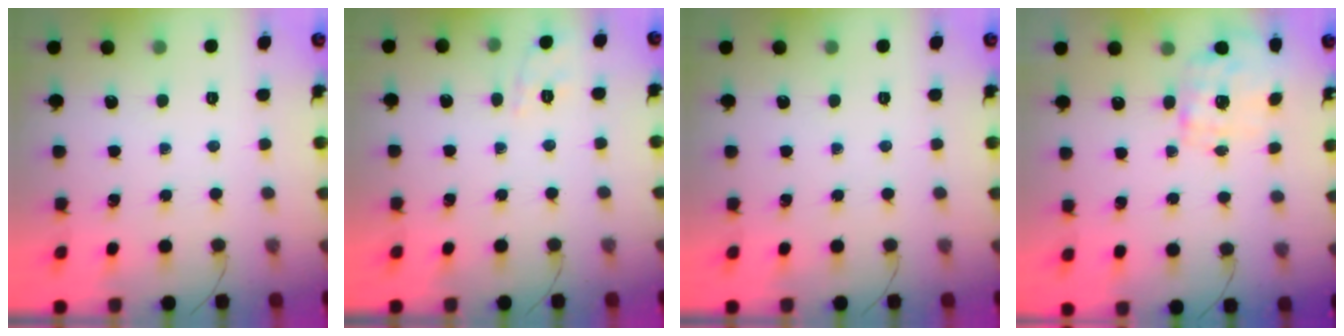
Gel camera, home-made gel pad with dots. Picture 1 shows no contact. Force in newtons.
{"total": 1.7, "press": 0.1, "slide": 1.7}
{"total": 0.0}
{"total": 2.3, "press": 2.3, "slide": 0.5}